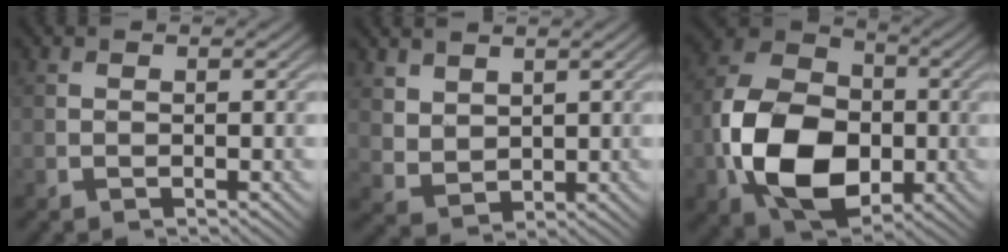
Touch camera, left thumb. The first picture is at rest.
{"total": 3.9, "force": [2.6, 2.4, 1.7], "torque": [-0.050, -0.010, 0.064]}
{"total": 14.6, "force": [-3.5, 10.2, 9.9], "torque": [-0.220, -0.017, -0.074]}